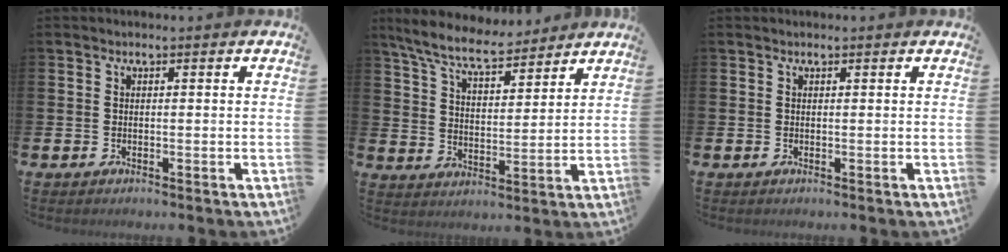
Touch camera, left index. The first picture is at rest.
{"total": 8.2, "force": [7.5, 1.6, 2.8], "torque": [-0.087, -0.035, 0.136]}
{"total": 0.0}